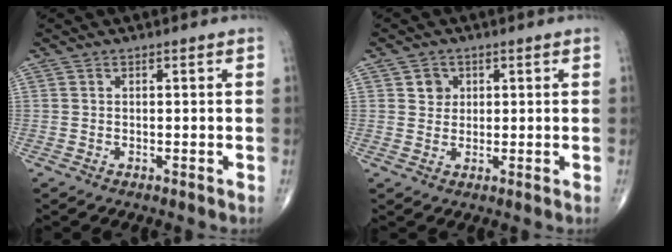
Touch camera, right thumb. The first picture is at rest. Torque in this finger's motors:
{"motor_torque": [-0.65, 0.59, 0.28, 0.03, 0.02]}